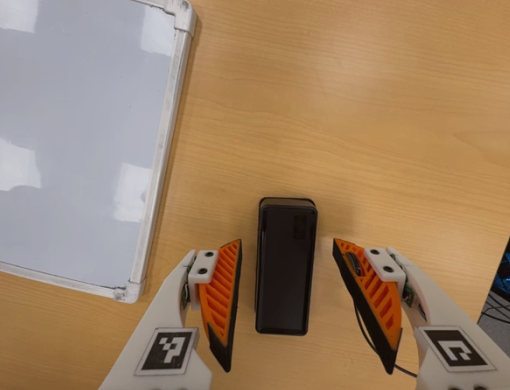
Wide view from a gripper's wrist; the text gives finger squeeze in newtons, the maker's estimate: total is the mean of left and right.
{"total": 0.0}